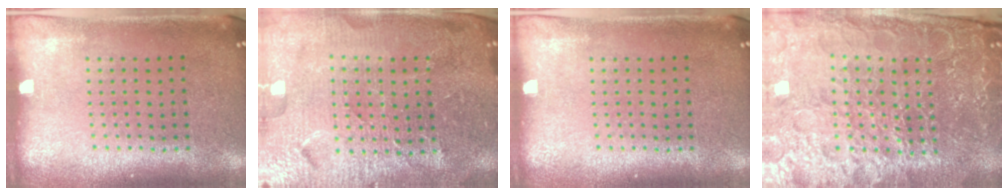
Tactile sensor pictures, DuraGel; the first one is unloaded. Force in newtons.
{"total": 5.1, "press": 4.7, "slide": 1.9}
{"total": 0.0}
{"total": 5.8, "press": 5.2, "slide": 2.5}